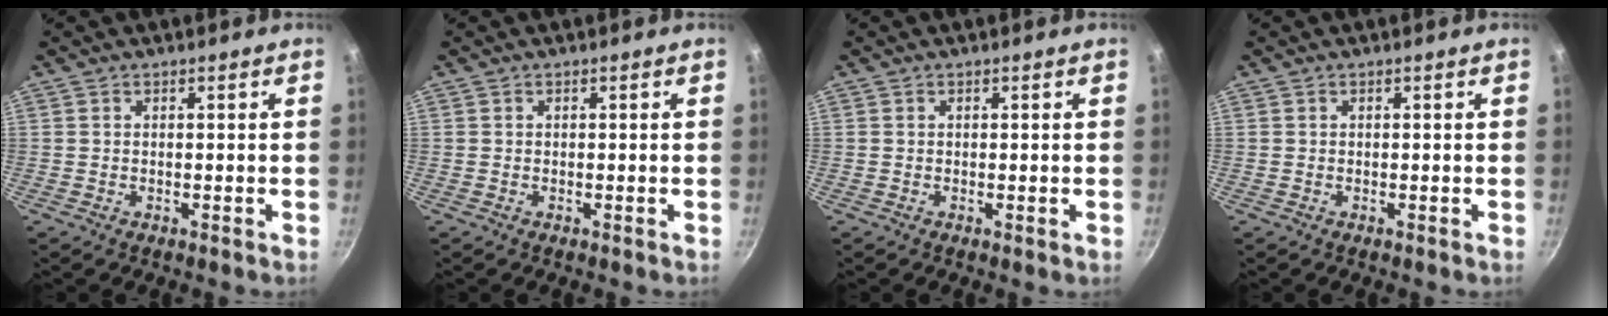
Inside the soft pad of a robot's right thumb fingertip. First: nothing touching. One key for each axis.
{"total": 0.0}
{"total": 0.0}
{"total": 0.0}